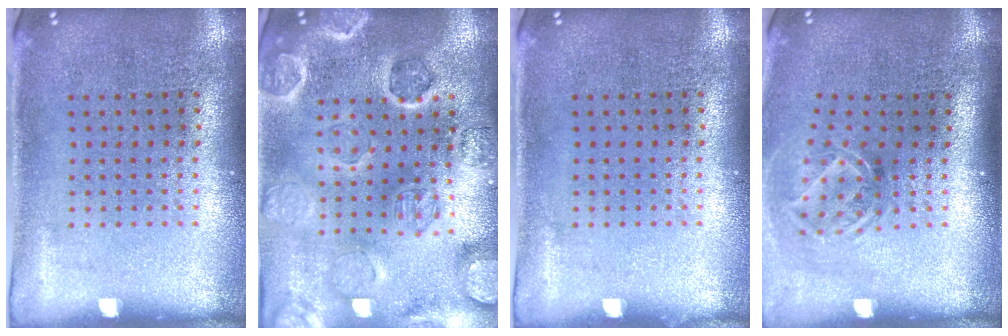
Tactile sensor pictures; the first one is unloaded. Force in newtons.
{"total": 2.7, "press": 2.7, "slide": 0.2}
{"total": 0.0}
{"total": 1.9, "press": 1.3, "slide": 1.4}